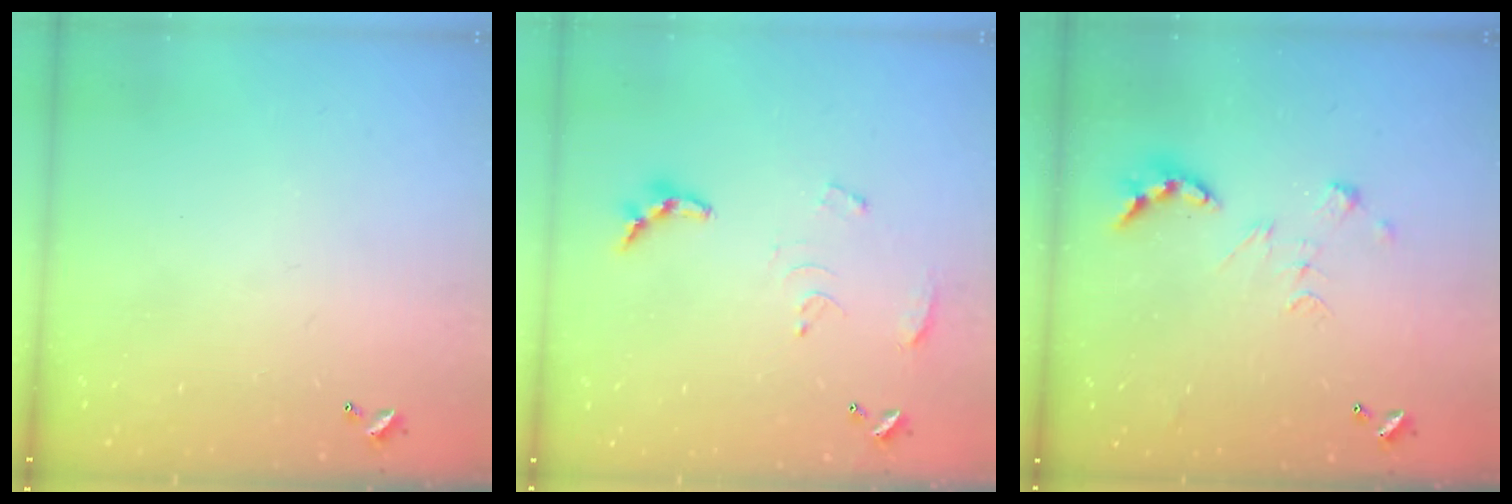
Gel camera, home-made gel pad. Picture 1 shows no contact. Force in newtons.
{"total": 8.7, "press": 8.7, "slide": 0.5}
{"total": 6.1, "press": 6.1, "slide": 0.9}